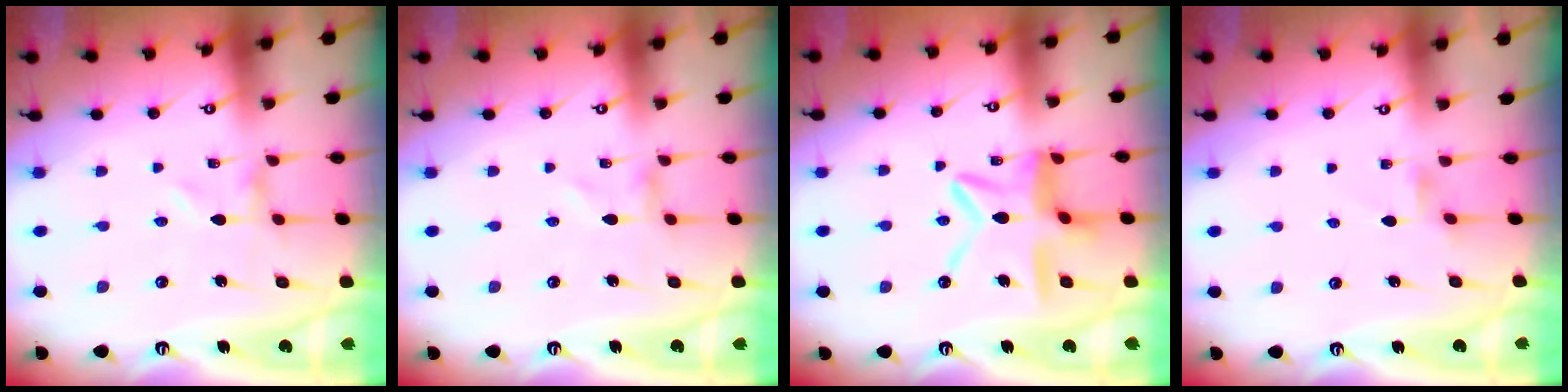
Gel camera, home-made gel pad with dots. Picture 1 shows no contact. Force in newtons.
{"total": 0.7, "press": 0.7, "slide": 0.1}
{"total": 12.2, "press": 12.1, "slide": 1.2}
{"total": 2.0, "press": 2.0, "slide": 0.4}